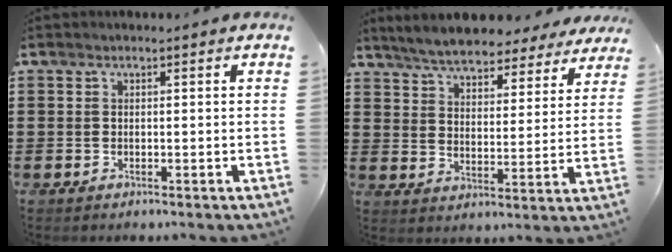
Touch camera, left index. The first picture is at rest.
{"total": 6.1, "force": [6.0, 0.4, 1.3], "torque": [-0.055, -0.031, 0.105]}